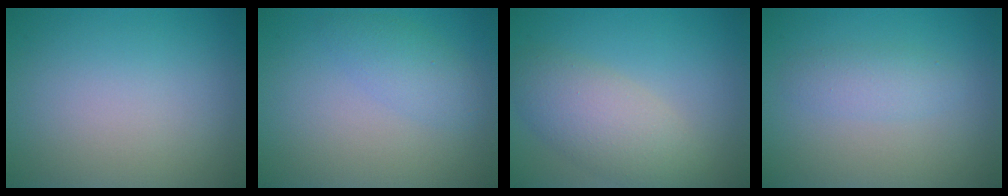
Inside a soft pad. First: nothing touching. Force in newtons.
{"total": 2.2, "press": 2.2, "slide": 0.0}
{"total": 4.9, "press": 4.9, "slide": 0.4}
{"total": 1.9, "press": 1.9, "slide": 0.0}